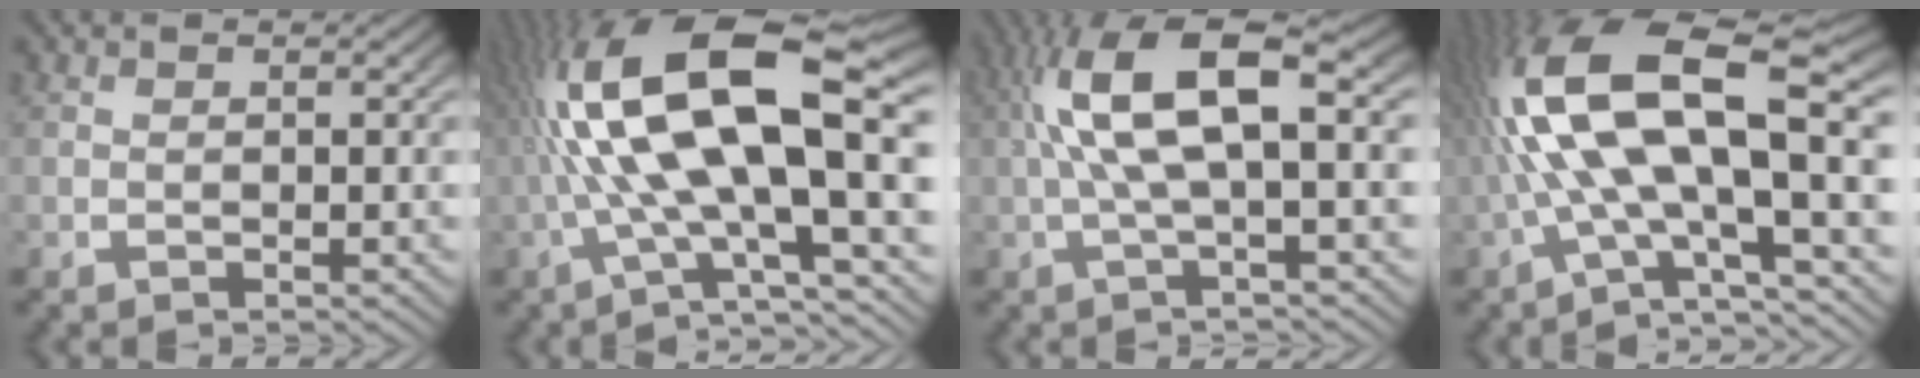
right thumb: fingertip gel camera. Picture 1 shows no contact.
{"total": 15.5, "force": [1.0, 7.9, 13.3], "torque": [-0.264, -0.017, 0.025]}
{"total": 9.2, "force": [1.4, 3.6, 8.3], "torque": [-0.176, 0.005, 0.019]}
{"total": 13.1, "force": [0.3, 6.8, 11.2], "torque": [-0.243, -0.017, 0.019]}